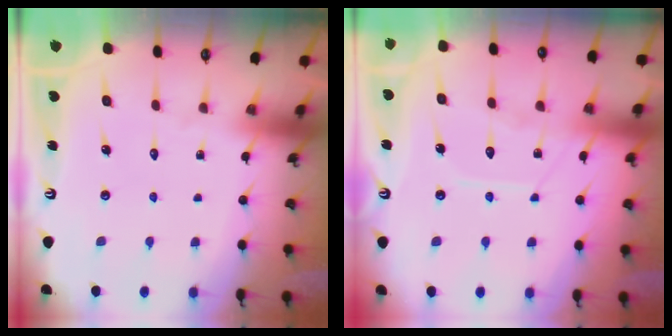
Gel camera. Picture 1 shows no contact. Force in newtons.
{"total": 9.0, "press": 9.0, "slide": 0.9}